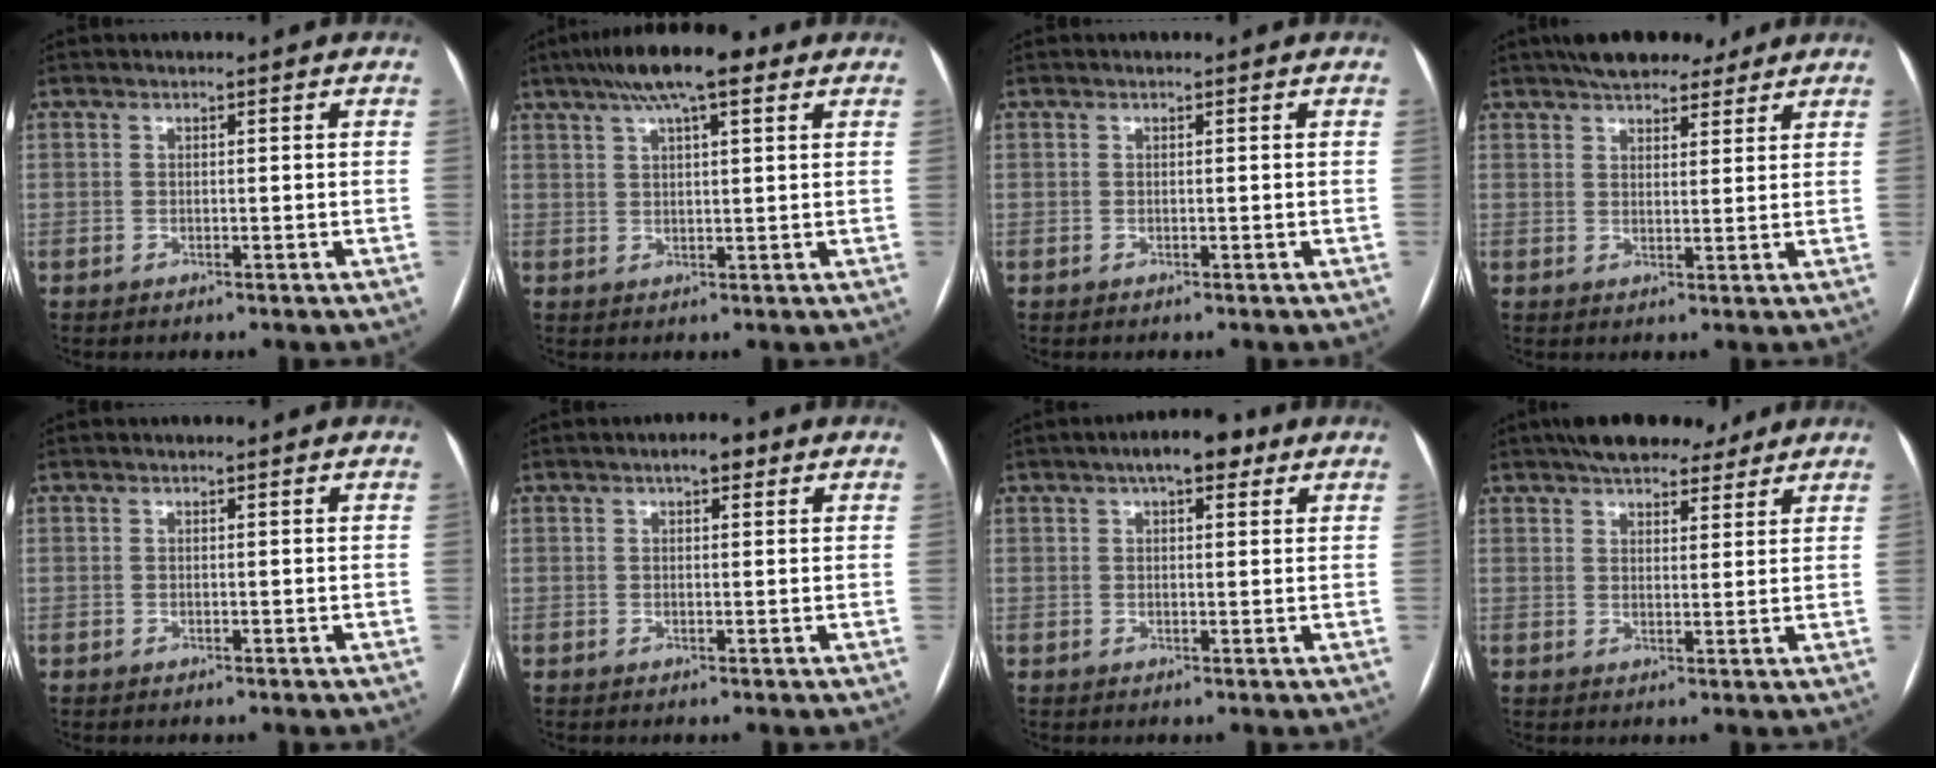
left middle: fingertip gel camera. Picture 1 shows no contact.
{"total": 10.9, "force": [6.9, 2.3, 8.1], "torque": [-0.136, 0.036, 0.109]}
{"total": 0.0}
{"total": 9.3, "force": [7.5, 3.5, 4.2], "torque": [-0.053, 0.022, 0.111]}
{"total": 0.0}
{"total": 2.6, "force": [1.5, 1.1, 1.9], "torque": [-0.028, 0.011, 0.019]}
{"total": 5.9, "force": [3.4, 2.2, 4.3], "torque": [-0.064, 0.021, 0.045]}
{"total": 9.9, "force": [8.1, 3.7, 4.5], "torque": [-0.055, 0.025, 0.116]}